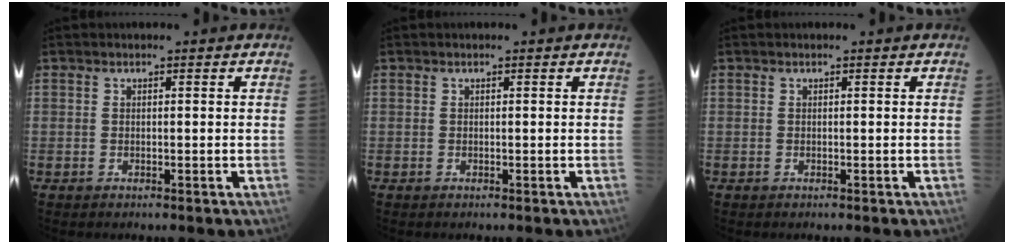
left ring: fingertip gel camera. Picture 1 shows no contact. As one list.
[{"total": 0.0}, {"total": 0.0}]